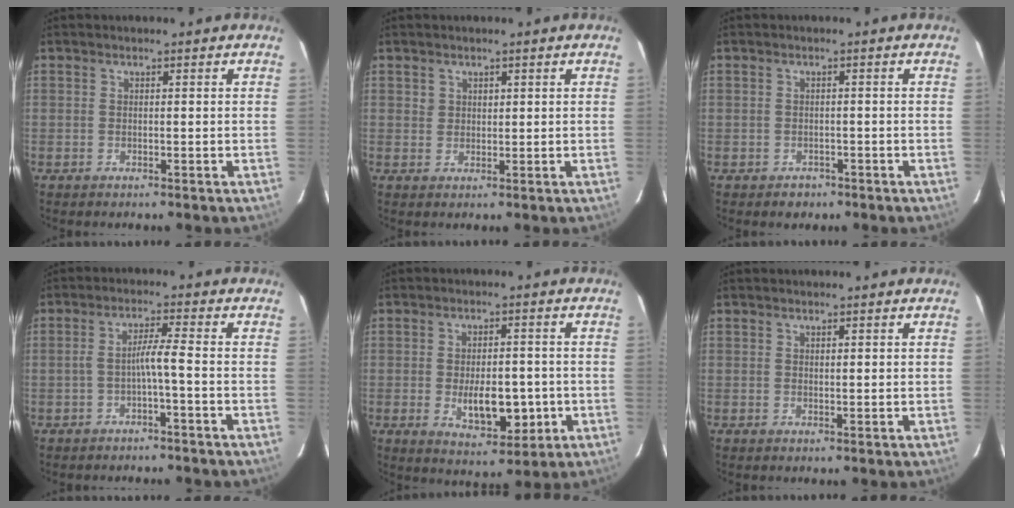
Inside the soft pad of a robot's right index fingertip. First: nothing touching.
{"total": 1.7, "force": [0.9, 1.4, 0.4], "torque": [-0.001, 0.003, 0.013]}
{"total": 1.8, "force": [-1.2, 1.4, 0.3], "torque": [-0.007, 0.004, -0.013]}
{"total": 3.5, "force": [-1.2, -0.4, 3.3], "torque": [-0.058, 0.012, -0.020]}
{"total": 8.6, "force": [-1.6, 4.0, 7.4], "torque": [-0.116, -0.007, -0.015]}
{"total": 0.8, "force": [0.5, 0.3, 0.6], "torque": [-0.012, 0.000, 0.008]}